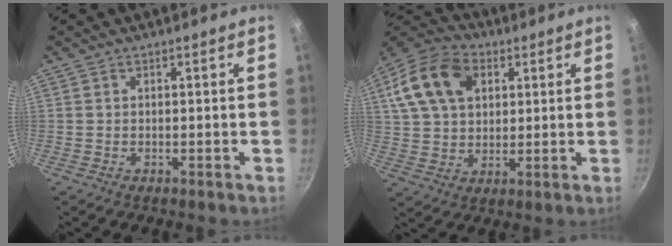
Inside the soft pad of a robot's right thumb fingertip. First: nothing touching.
{"total": 16.5, "force": [5.8, 11.6, 10.3], "torque": [-0.173, 0.008, 0.094]}